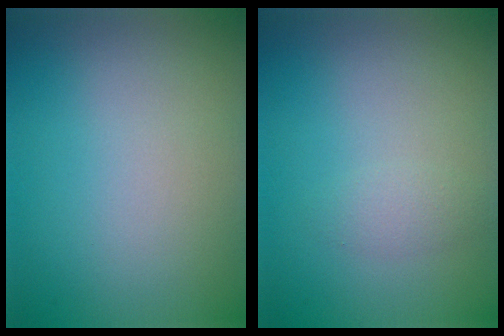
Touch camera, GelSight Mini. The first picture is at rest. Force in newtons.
{"total": 1.1, "press": 1.1, "slide": 0.0}